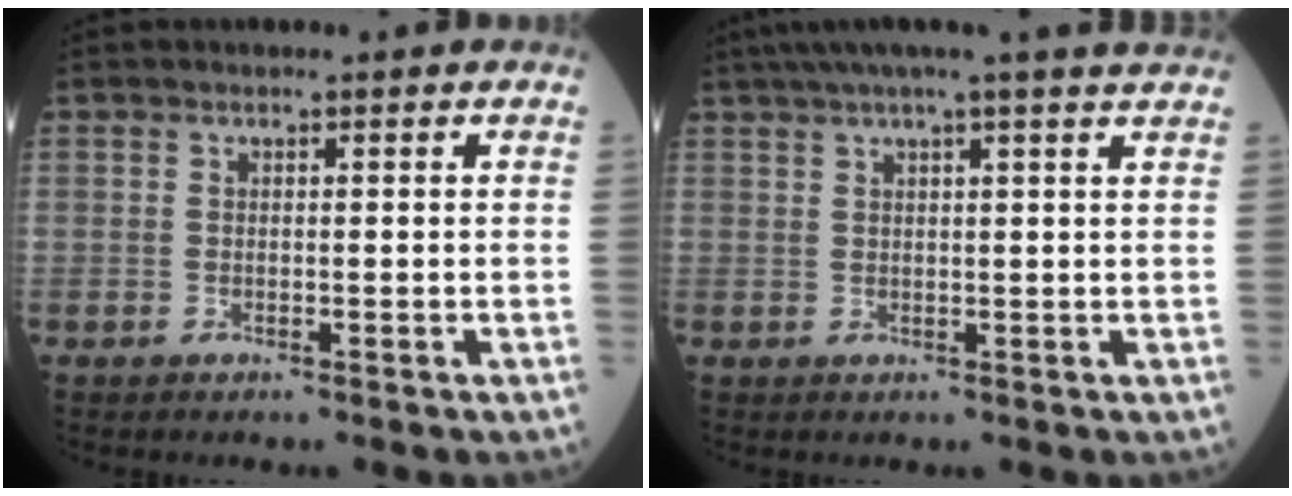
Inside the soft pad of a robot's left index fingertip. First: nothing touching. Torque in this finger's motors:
{"motor_torque": [0.26, -0.48, 0.19, 0.10]}